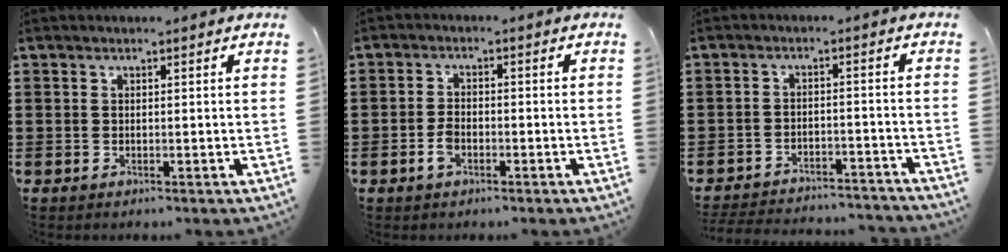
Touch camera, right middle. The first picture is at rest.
{"total": 2.9, "force": [-1.3, 1.5, 2.2], "torque": [-0.054, -0.001, -0.028]}
{"total": 3.8, "force": [-3.8, 0.2, 0.3], "torque": [-0.016, -0.001, -0.082]}